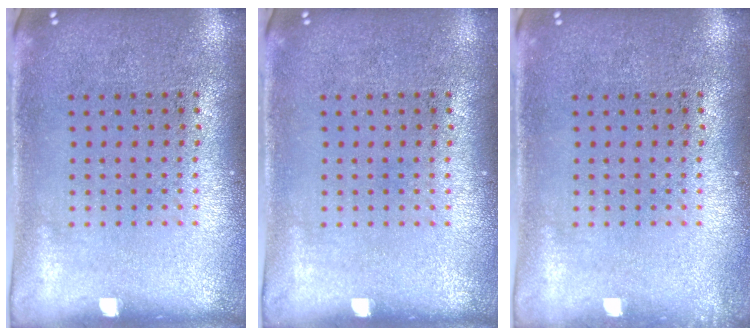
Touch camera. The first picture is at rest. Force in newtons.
{"total": 0.0}
{"total": 0.7, "press": 0.7, "slide": 0.1}